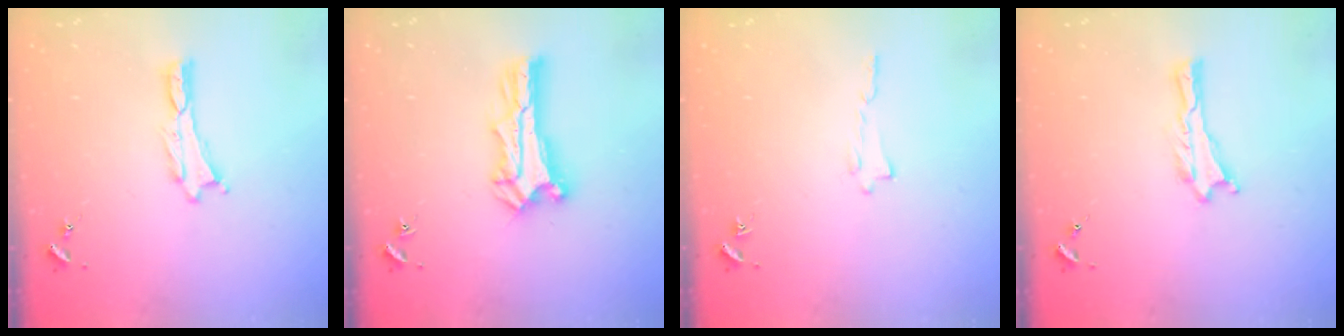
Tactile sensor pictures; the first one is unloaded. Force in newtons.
{"total": 2.7, "press": 2.7, "slide": 0.3}
{"total": 0.0}
{"total": 0.0}